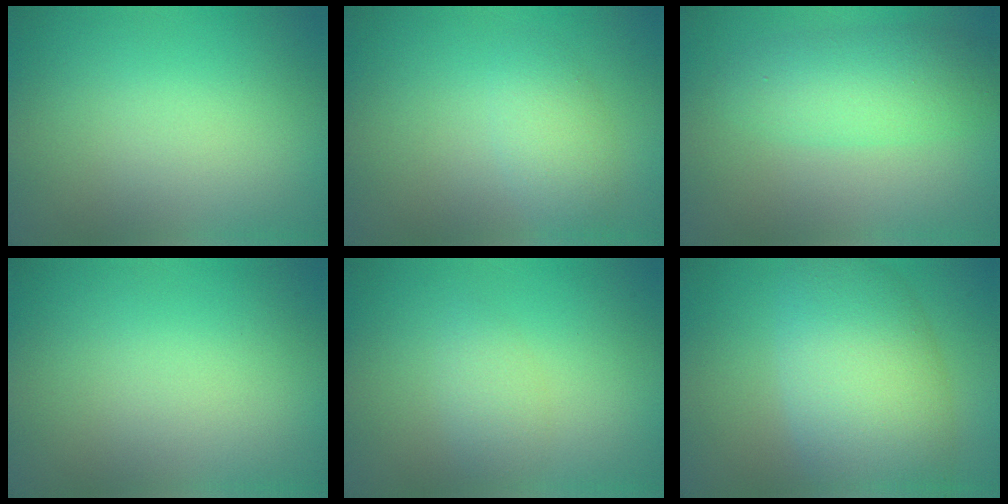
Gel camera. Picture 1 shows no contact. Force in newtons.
{"total": 2.4, "press": 2.4, "slide": 0.1}
{"total": 4.4, "press": 4.3, "slide": 0.4}
{"total": 0.0}
{"total": 1.8, "press": 1.8, "slide": 0.1}
{"total": 9.0, "press": 9.0, "slide": 0.3}